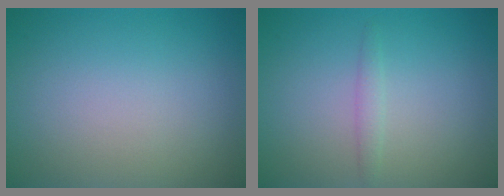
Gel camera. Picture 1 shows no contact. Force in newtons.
{"total": 1.0, "press": 0.9, "slide": 0.2}